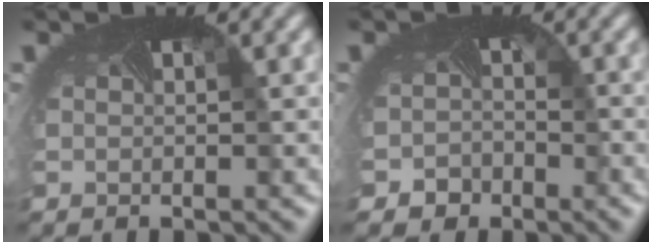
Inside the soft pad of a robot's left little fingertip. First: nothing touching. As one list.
[{"total": 2.6, "force": [-1.8, 2.0, 0.1], "torque": [0.002, -0.009, -0.032]}]